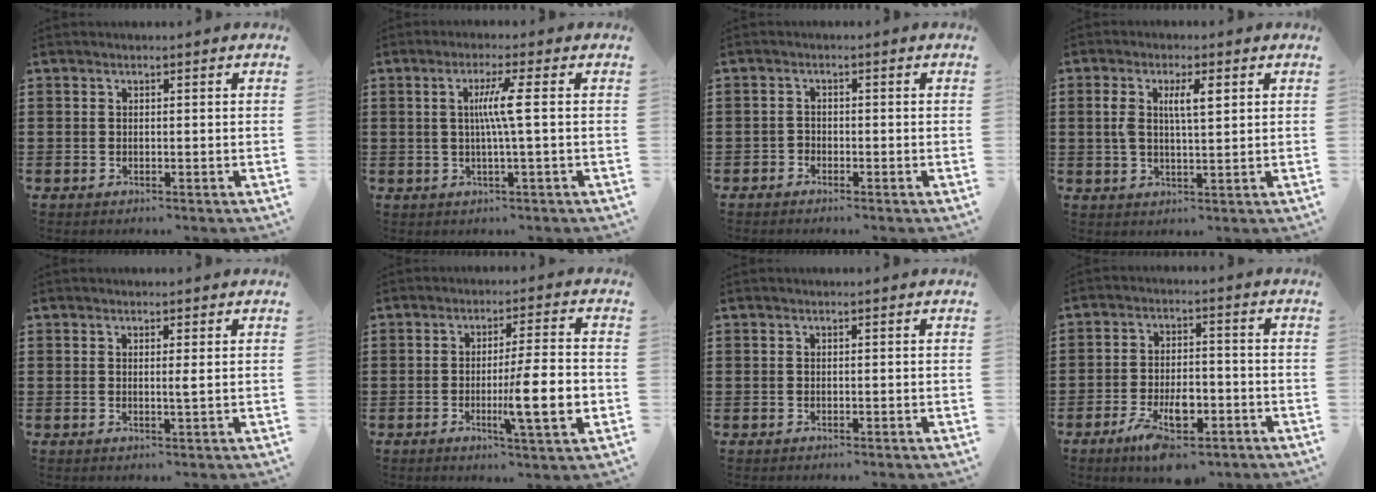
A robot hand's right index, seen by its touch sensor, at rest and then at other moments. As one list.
[{"total": 5.0, "force": [0.3, -0.5, 4.9], "torque": [-0.093, -0.007, -0.001]}, {"total": 1.2, "force": [-1.0, 0.6, 0.0], "torque": [-0.004, 0.003, -0.023]}, {"total": 4.9, "force": [1.4, 1.5, 4.4], "torque": [-0.092, 0.008, 0.022]}, {"total": 0.8, "force": [0.2, -0.1, 0.7], "torque": [-0.015, -0.003, 0.004]}, {"total": 10.3, "force": [-2.4, 1.1, 10.0], "torque": [-0.162, -0.010, -0.042]}, {"total": 0.0}, {"total": 6.8, "force": [-3.8, 2.8, 4.8], "torque": [-0.096, 0.008, -0.071]}]